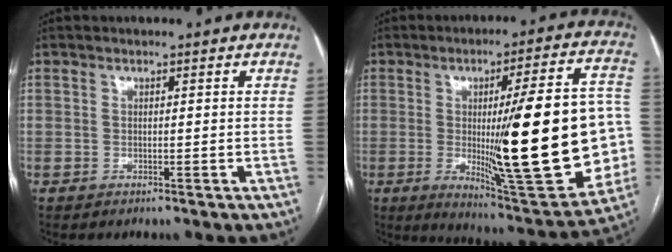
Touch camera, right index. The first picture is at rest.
{"total": 26.3, "force": [-2.2, 3.9, 25.9], "torque": [-0.311, 0.001, -0.023]}